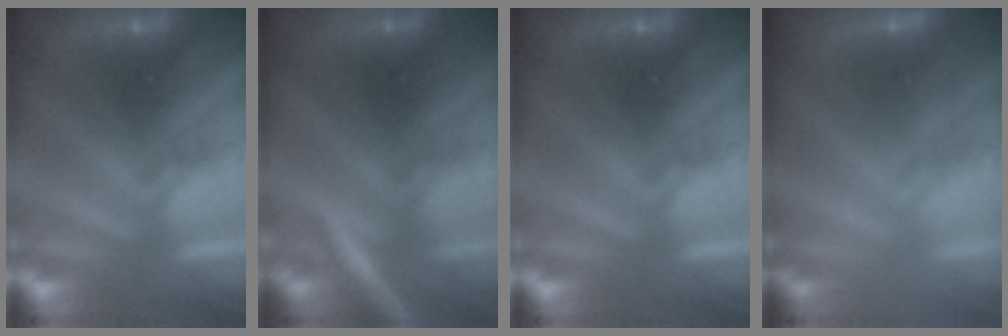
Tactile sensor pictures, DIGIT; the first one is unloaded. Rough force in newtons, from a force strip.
{"total": 3.2}
{"total": 0.0}
{"total": 2.8}